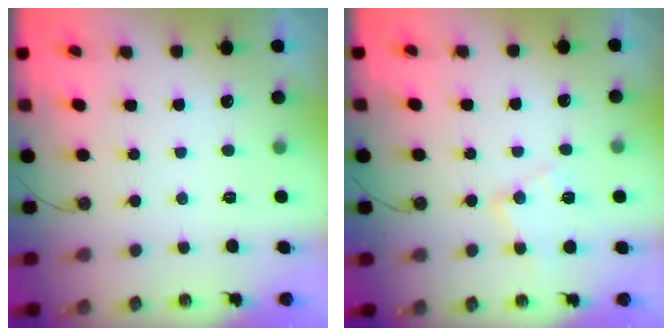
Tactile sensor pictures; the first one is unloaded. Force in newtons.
{"total": 8.6, "press": 8.6, "slide": 0.4}